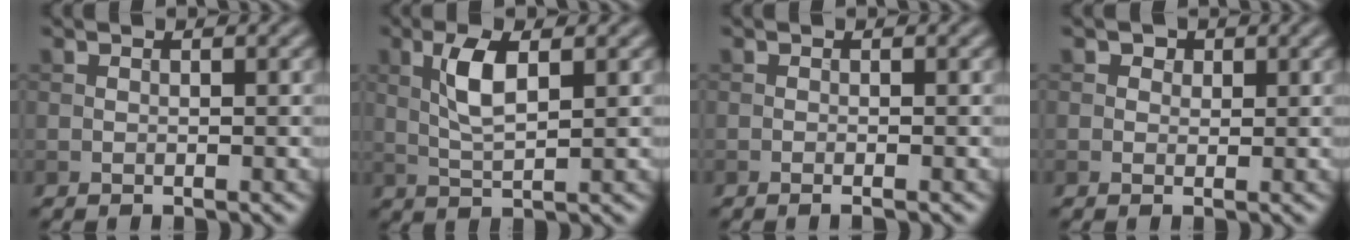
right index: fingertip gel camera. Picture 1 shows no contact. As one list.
[{"total": 3.9, "force": [1.0, 1.2, 3.6], "torque": [-0.077, 0.003, 0.019]}, {"total": 0.9, "force": [-0.5, 0.2, 0.8], "torque": [-0.009, -0.003, -0.011]}, {"total": 1.3, "force": [0.6, 1.0, 0.6], "torque": [-0.004, -0.002, 0.004]}]